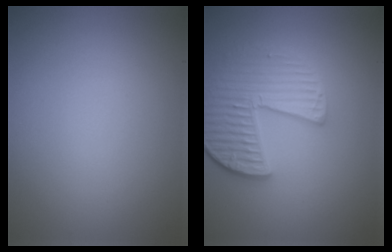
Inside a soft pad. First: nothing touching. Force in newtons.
{"total": 4.6, "press": 3.9, "slide": 2.5}